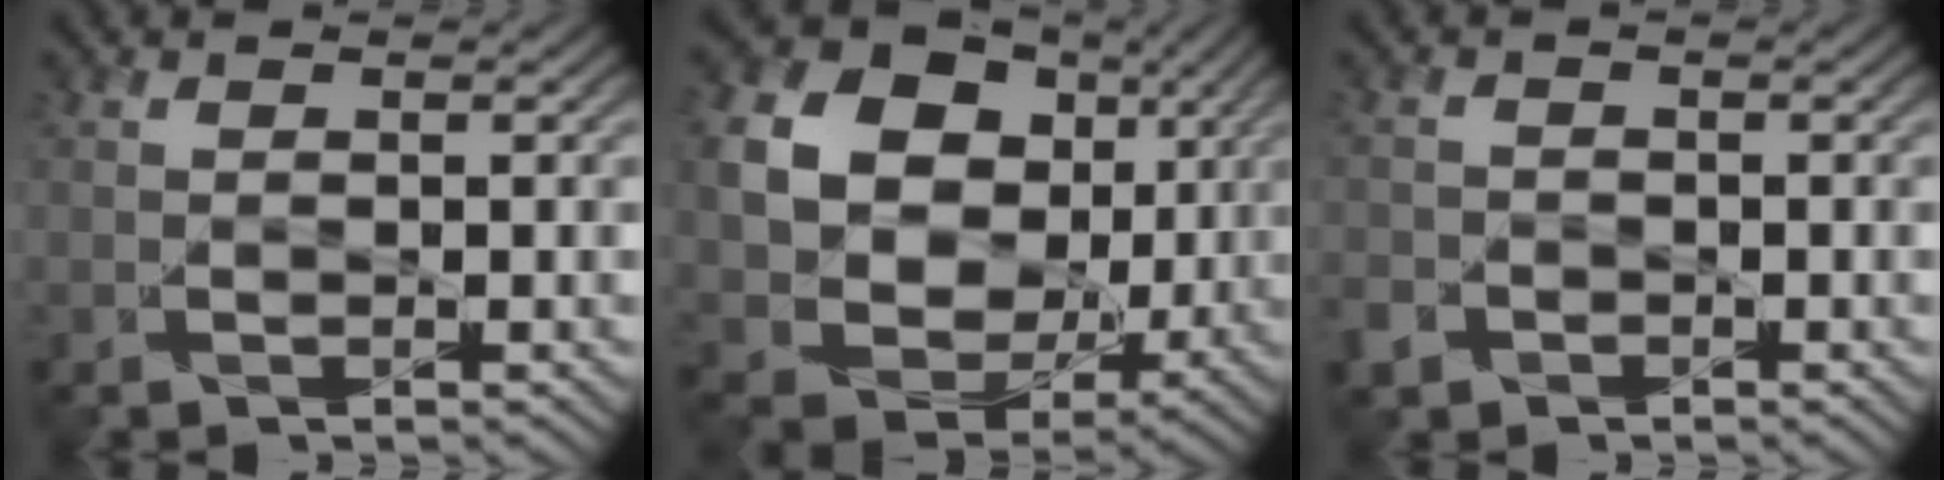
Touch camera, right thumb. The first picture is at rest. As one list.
[{"total": 18.2, "force": [4.1, 15.6, 8.6], "torque": [-0.246, 0.012, 0.099]}, {"total": 2.6, "force": [-1.7, 1.9, 0.5], "torque": [-0.017, -0.011, -0.041]}]